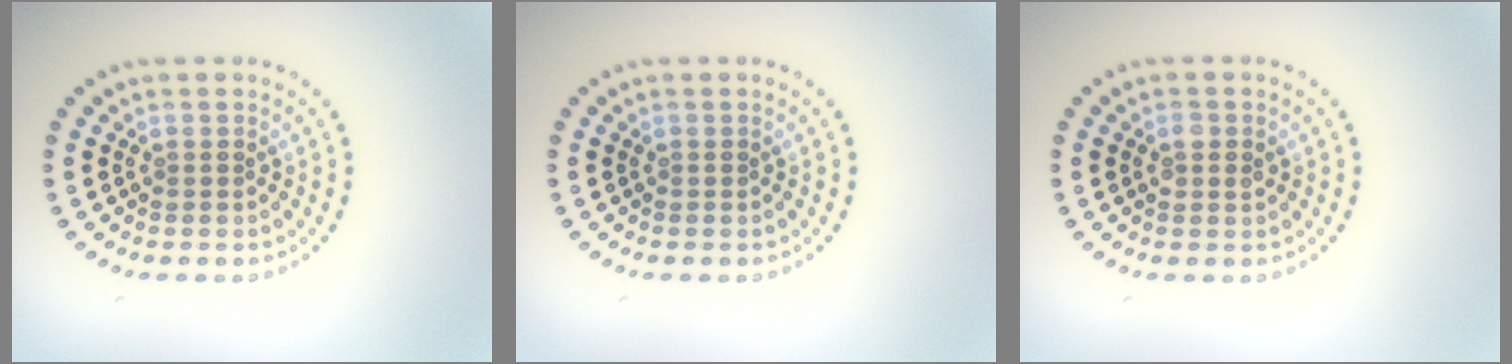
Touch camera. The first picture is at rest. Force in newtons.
{"total": 0.0}
{"total": 1.2, "press": 1.2, "slide": 0.3}